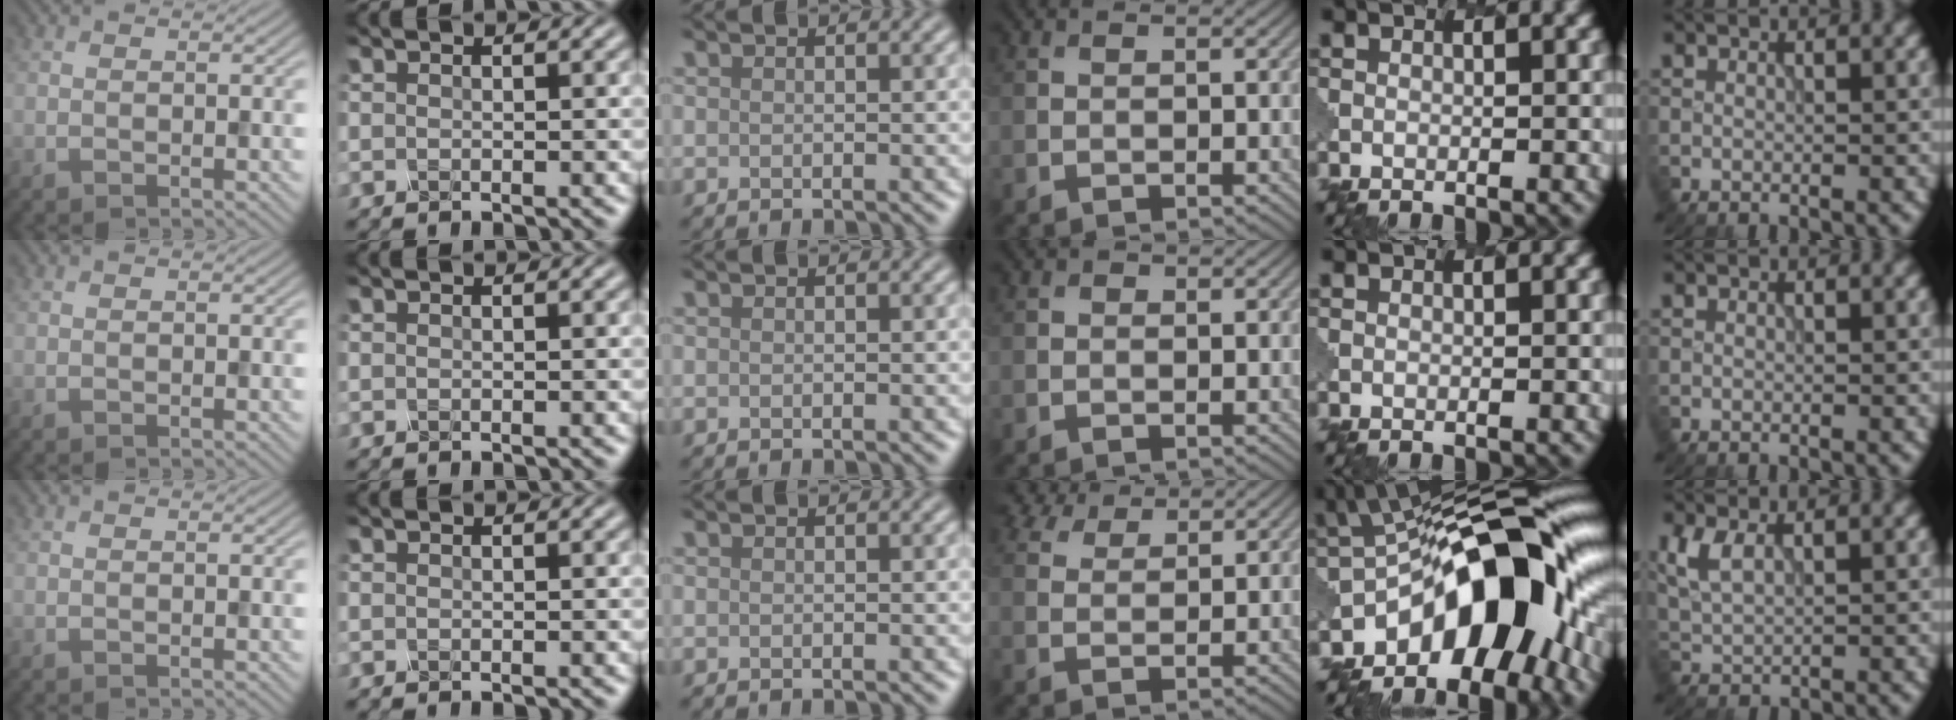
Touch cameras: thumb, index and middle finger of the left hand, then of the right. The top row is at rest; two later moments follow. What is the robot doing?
{"motion": "dispense", "object": "spray bottle"}